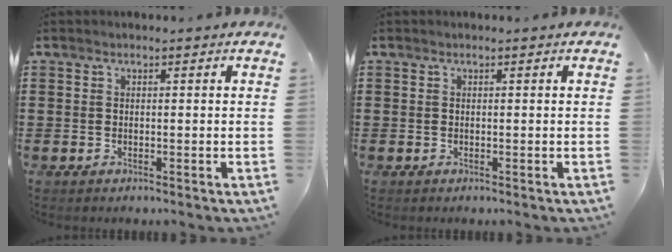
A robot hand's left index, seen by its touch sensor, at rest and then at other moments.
{"total": 0.0}